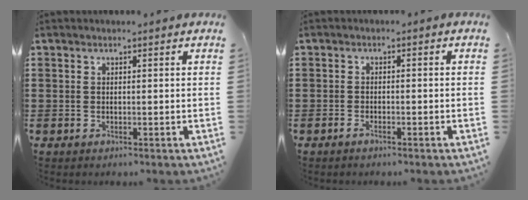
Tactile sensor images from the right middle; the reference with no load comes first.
{"total": 1.0, "force": [-0.7, 0.1, 0.7], "torque": [-0.016, -0.006, -0.011]}